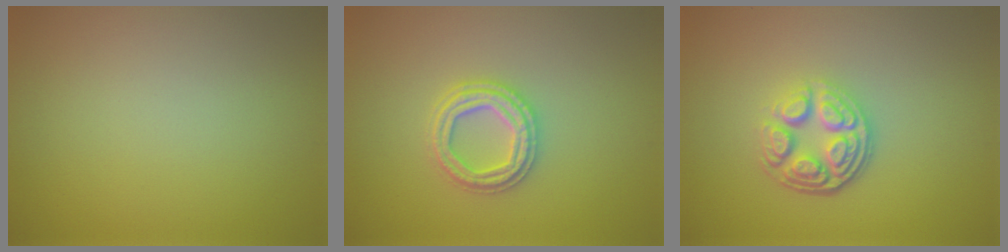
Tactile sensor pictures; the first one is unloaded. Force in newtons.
{"total": 2.9, "press": 2.9, "slide": 0.6}
{"total": 4.6, "press": 3.3, "slide": 3.2}